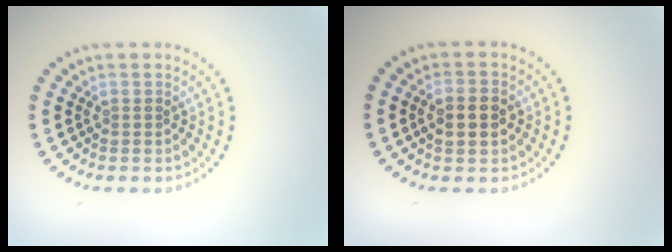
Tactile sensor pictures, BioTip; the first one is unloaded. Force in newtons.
{"total": 2.8, "press": 2.8, "slide": 0.2}